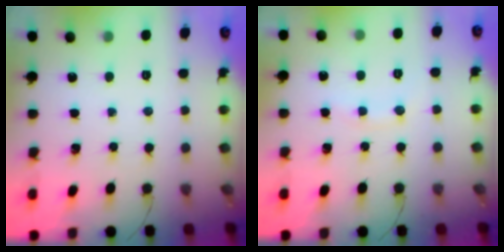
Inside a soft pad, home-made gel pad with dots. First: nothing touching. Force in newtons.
{"total": 6.2, "press": 6.0, "slide": 1.7}